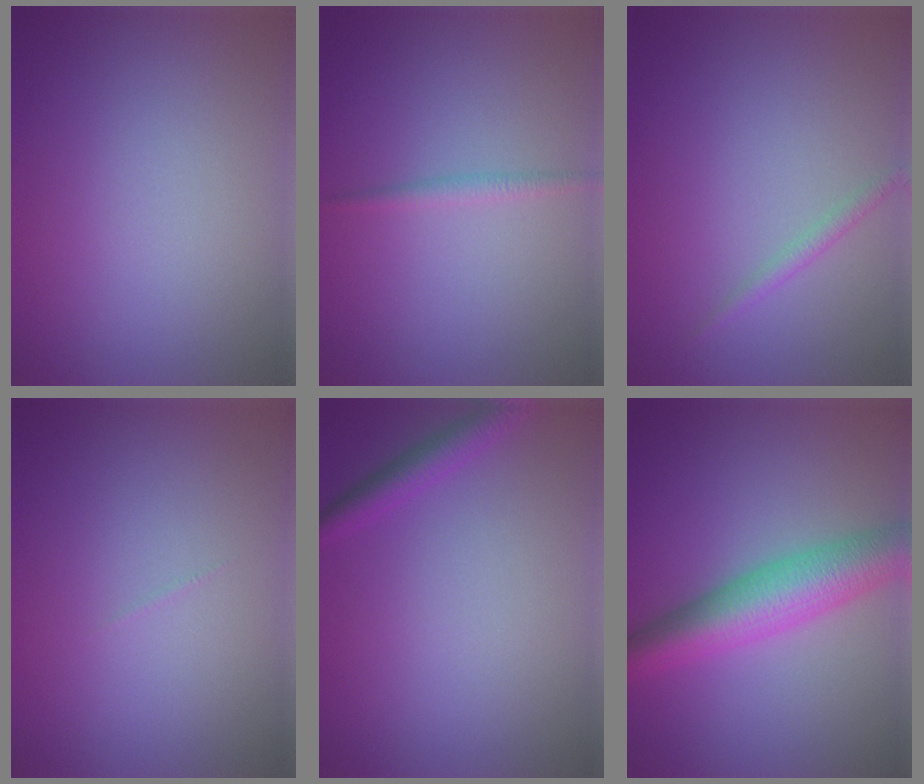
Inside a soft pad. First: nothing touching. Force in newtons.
{"total": 1.0, "press": 1.0, "slide": 0.0}
{"total": 1.1, "press": 1.1, "slide": 0.1}
{"total": 0.0}
{"total": 2.1, "press": 2.1, "slide": 0.1}
{"total": 6.8, "press": 6.8, "slide": 0.2}